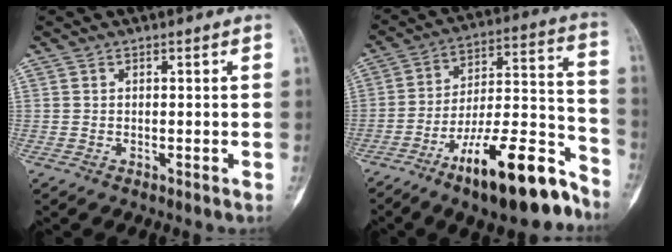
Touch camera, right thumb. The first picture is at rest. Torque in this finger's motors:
{"motor_torque": [2.60, 1.35, 1.53, -1.25, 0.52]}